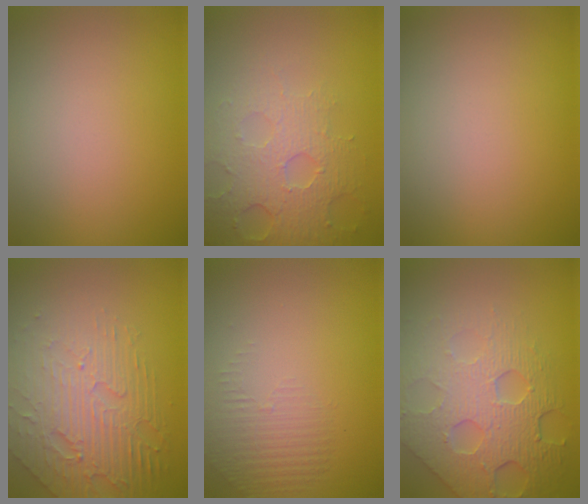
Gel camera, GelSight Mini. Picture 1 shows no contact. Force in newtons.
{"total": 4.2, "press": 4.1, "slide": 0.9}
{"total": 0.0}
{"total": 6.3, "press": 4.6, "slide": 4.3}
{"total": 1.4, "press": 0.3, "slide": 1.4}
{"total": 7.8, "press": 5.6, "slide": 5.5}